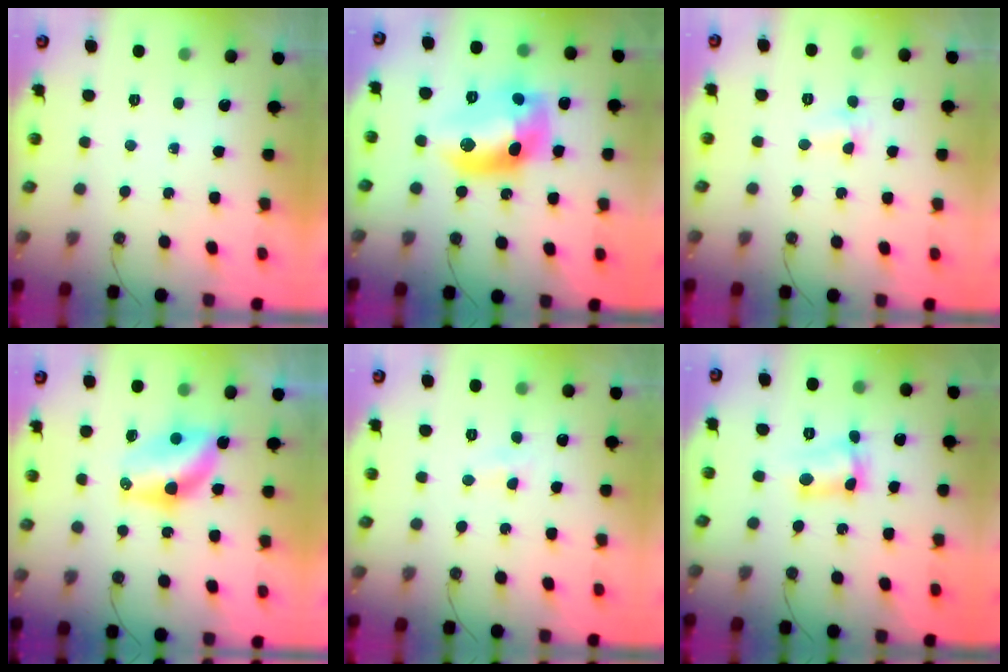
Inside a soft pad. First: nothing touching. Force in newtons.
{"total": 16.3, "press": 16.3, "slide": 1.1}
{"total": 2.9, "press": 2.7, "slide": 1.0}
{"total": 9.5, "press": 8.5, "slide": 4.2}
{"total": 3.6, "press": 3.6, "slide": 0.5}
{"total": 6.6, "press": 6.6, "slide": 0.7}